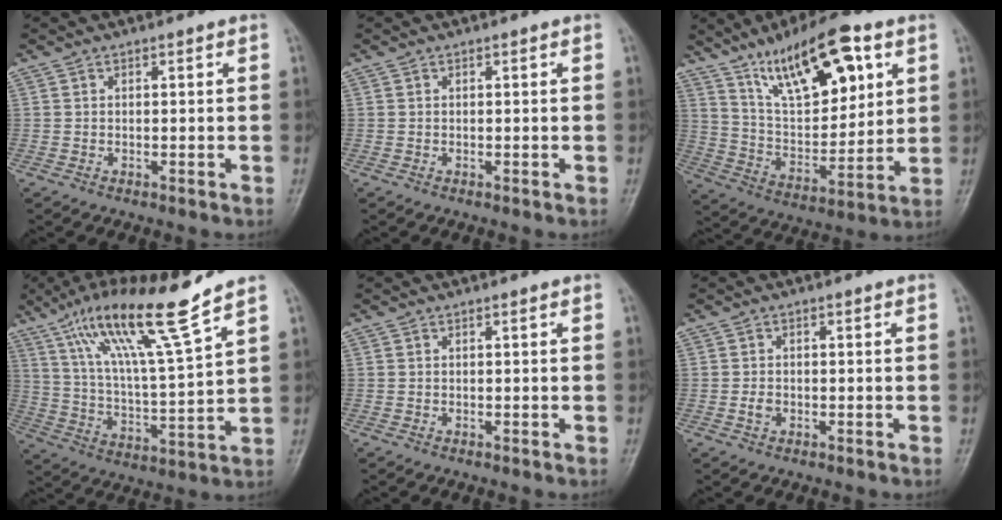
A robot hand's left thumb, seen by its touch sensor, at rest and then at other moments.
{"total": 0.0}
{"total": 19.8, "force": [10.2, 8.3, 14.8], "torque": [-0.195, -0.039, 0.182]}
{"total": 17.2, "force": [11.7, 1.0, 12.6], "torque": [-0.216, -0.053, 0.212]}
{"total": 0.0}
{"total": 1.6, "force": [-0.6, 1.2, 0.8], "torque": [-0.018, 0.005, -0.014]}